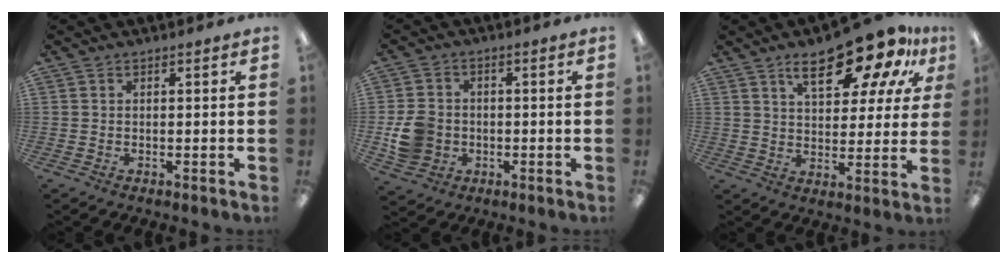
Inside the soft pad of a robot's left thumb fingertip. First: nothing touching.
{"total": 7.9, "force": [-1.4, 7.0, 3.3], "torque": [-0.073, 0.019, -0.020]}
{"total": 17.7, "force": [11.4, 7.2, 11.5], "torque": [-0.170, -0.057, 0.188]}